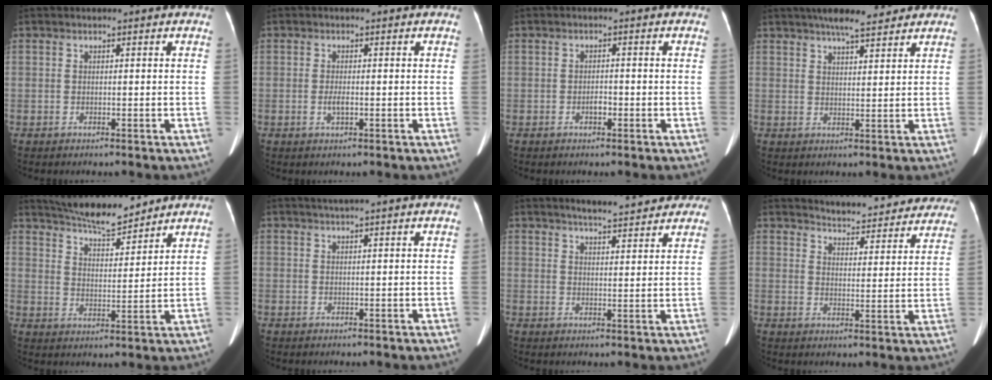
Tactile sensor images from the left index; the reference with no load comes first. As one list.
[{"total": 1.5, "force": [-0.4, 0.4, 1.4], "torque": [-0.030, -0.001, -0.007]}, {"total": 1.4, "force": [-0.8, 0.6, 0.9], "torque": [-0.015, 0.003, -0.012]}, {"total": 7.6, "force": [6.2, 1.5, 4.2], "torque": [-0.061, 0.023, 0.093]}, {"total": 10.4, "force": [9.5, 1.5, 3.9], "torque": [-0.066, 0.007, 0.159]}, {"total": 2.2, "force": [1.7, -0.6, 1.2], "torque": [-0.015, 0.011, 0.035]}, {"total": 10.3, "force": [9.0, 1.9, 4.7], "torque": [-0.050, 0.011, 0.107]}, {"total": 18.2, "force": [17.3, 3.9, 4.3], "torque": [-0.035, -0.029, 0.202]}]